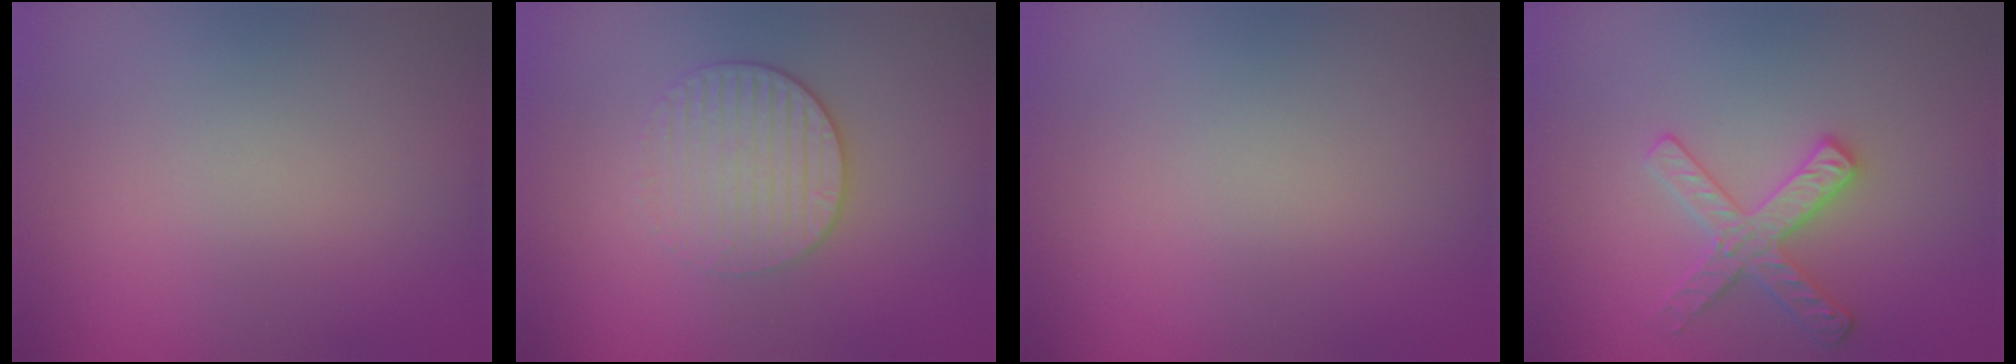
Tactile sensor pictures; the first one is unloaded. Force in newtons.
{"total": 3.1, "press": 2.7, "slide": 1.5}
{"total": 0.0}
{"total": 3.2, "press": 3.0, "slide": 1.0}